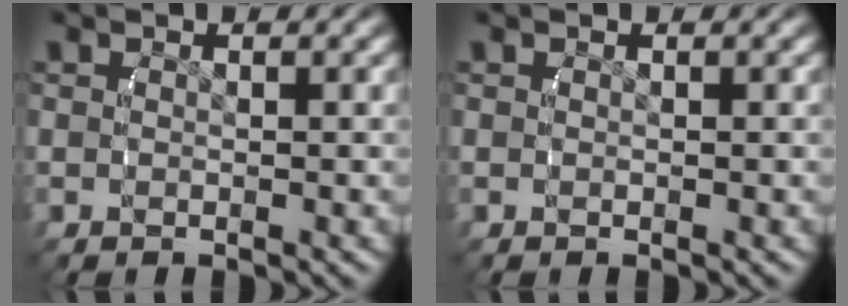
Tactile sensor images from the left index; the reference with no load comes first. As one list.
[{"total": 0.0}]